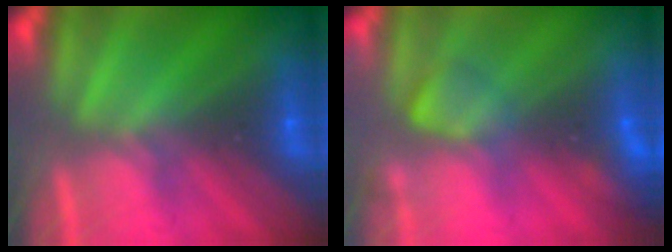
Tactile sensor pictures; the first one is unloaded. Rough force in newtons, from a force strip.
{"total": 2.4}